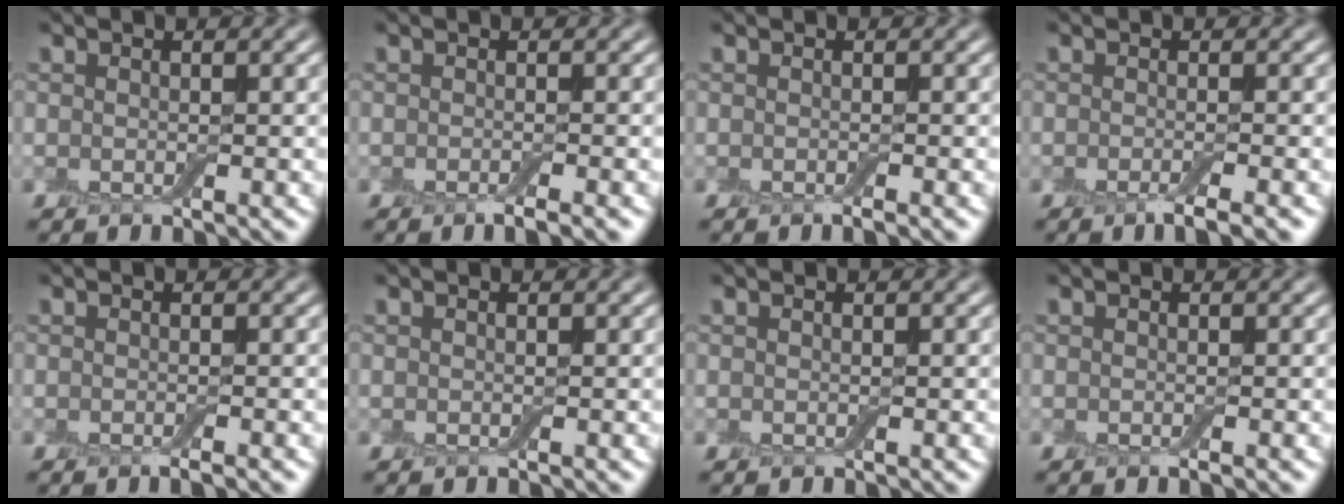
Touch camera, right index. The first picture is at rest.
{"total": 2.0, "force": [-1.1, 0.4, 1.7], "torque": [-0.017, -0.002, -0.020]}
{"total": 1.0, "force": [-0.5, 0.1, 0.9], "torque": [-0.009, -0.003, -0.009]}
{"total": 2.8, "force": [-1.4, 0.6, 2.3], "torque": [-0.027, -0.003, -0.030]}
{"total": 1.4, "force": [-0.7, 0.2, 1.2], "torque": [-0.009, -0.001, -0.011]}
{"total": 0.0}
{"total": 0.0}
{"total": 0.7, "force": [-0.3, 0.0, 0.6], "torque": [-0.007, -0.002, -0.006]}